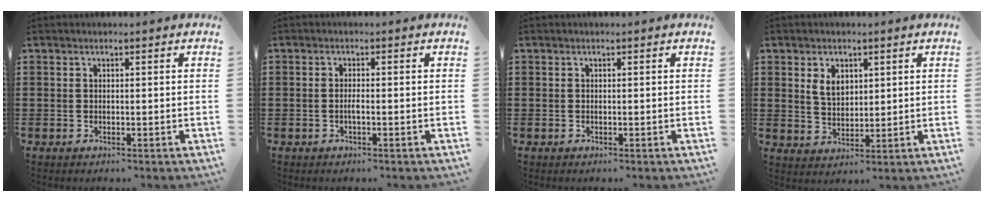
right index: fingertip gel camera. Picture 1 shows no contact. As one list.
[{"total": 1.4, "force": [-0.5, 0.2, 1.3], "torque": [-0.026, 0.000, -0.009]}, {"total": 0.0}, {"total": 3.9, "force": [1.7, 2.7, 2.4], "torque": [-0.056, 0.009, 0.030]}]